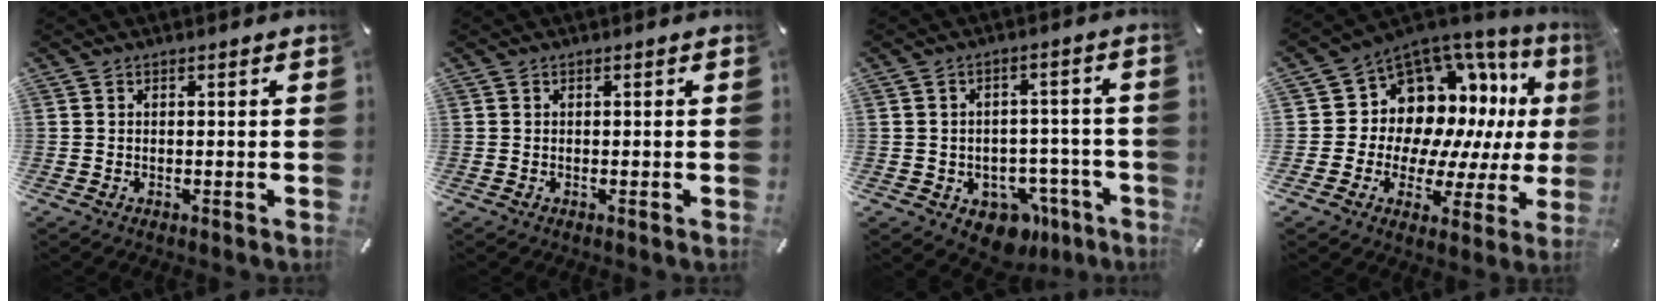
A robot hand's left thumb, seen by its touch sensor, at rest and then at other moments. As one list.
[{"total": 0.0}, {"total": 9.4, "force": [-5.1, 6.5, 4.4], "torque": [-0.040, 0.031, -0.076]}, {"total": 11.8, "force": [4.3, 10.2, 4.3], "torque": [-0.065, -0.076, 0.092]}]